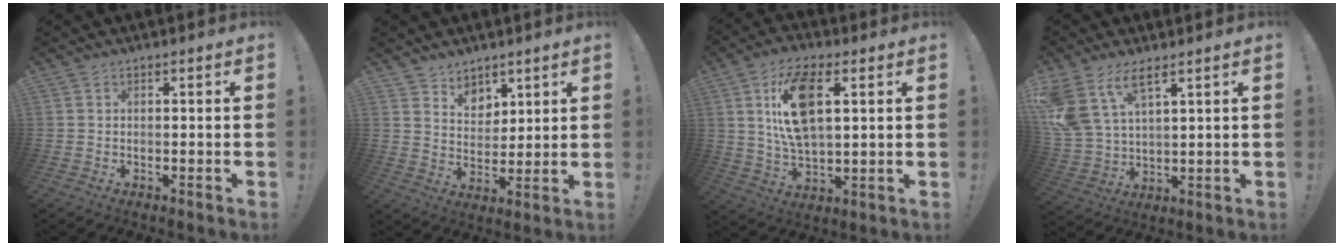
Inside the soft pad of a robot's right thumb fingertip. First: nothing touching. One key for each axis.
{"total": 7.1, "fx": 5.4, "fy": 4.6, "fz": 0.5, "tx": -0.007, "ty": -0.048, "tz": 0.105}
{"total": 15.5, "fx": 4.6, "fy": 7.9, "fz": 12.5, "tx": -0.237, "ty": 0.001, "tz": 0.081}
{"total": 11.3, "fx": 7.3, "fy": 5.1, "fz": 6.9, "tx": -0.156, "ty": -0.033, "tz": 0.141}